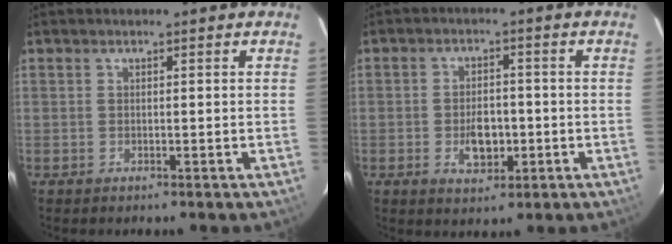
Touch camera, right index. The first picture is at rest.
{"total": 5.9, "force": [-1.6, 3.6, 4.4], "torque": [-0.082, 0.000, -0.018]}